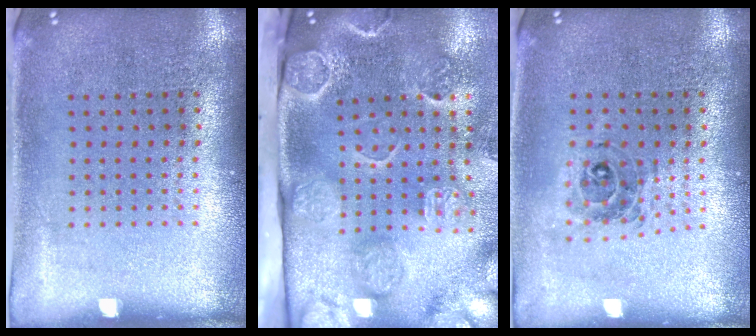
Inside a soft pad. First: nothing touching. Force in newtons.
{"total": 4.6, "press": 3.4, "slide": 3.1}
{"total": 0.8, "press": 0.8, "slide": 0.1}